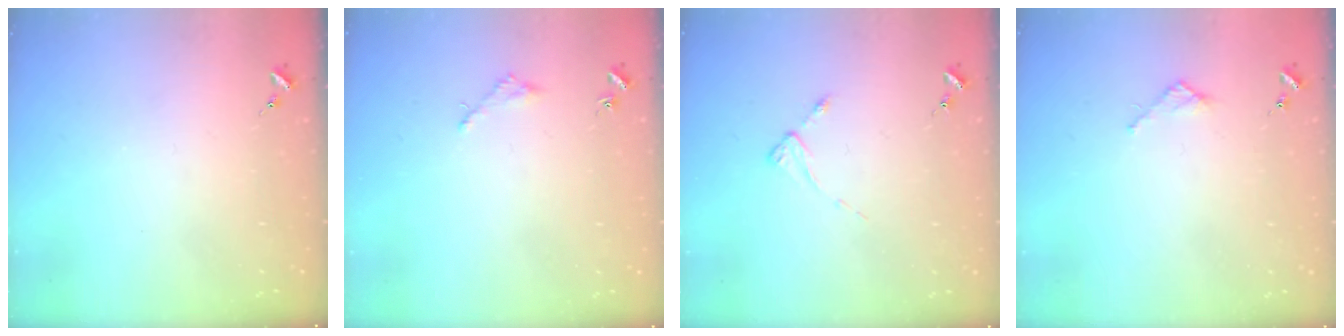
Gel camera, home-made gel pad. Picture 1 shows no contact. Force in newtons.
{"total": 1.6, "press": 1.6, "slide": 0.2}
{"total": 2.5, "press": 2.5, "slide": 0.3}
{"total": 2.7, "press": 2.7, "slide": 0.2}